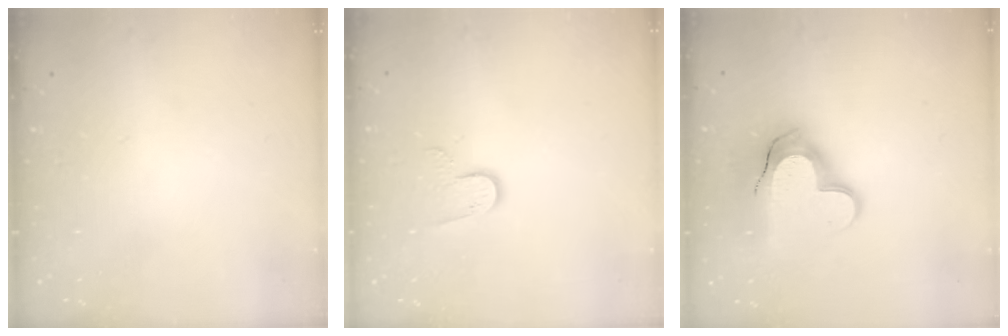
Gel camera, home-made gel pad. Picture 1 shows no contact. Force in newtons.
{"total": 7.6, "press": 7.6, "slide": 0.7}
{"total": 16.0, "press": 16.0, "slide": 1.0}